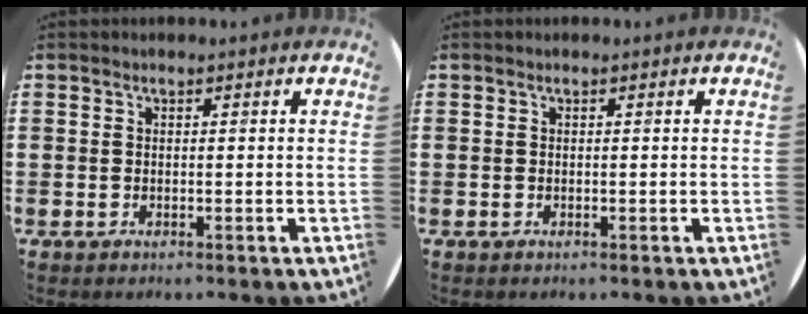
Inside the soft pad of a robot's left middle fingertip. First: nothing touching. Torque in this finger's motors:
{"motor_torque": [-0.25, -0.14, 0.00, -0.01]}